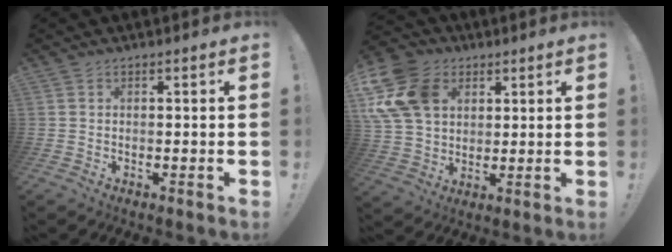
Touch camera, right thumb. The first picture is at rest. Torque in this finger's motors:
{"motor_torque": [1.69, 1.72, 0.45, 0.18, 0.54]}